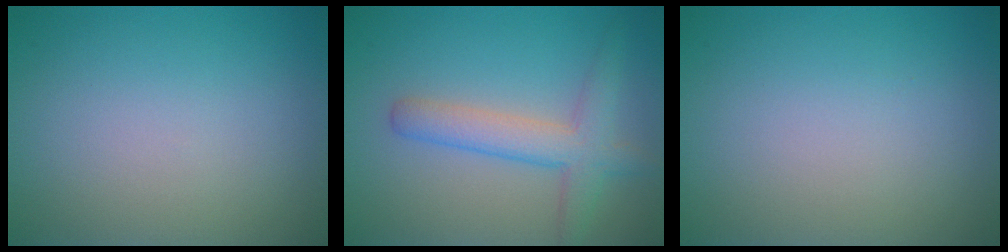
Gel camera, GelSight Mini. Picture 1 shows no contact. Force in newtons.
{"total": 3.9, "press": 3.9, "slide": 0.2}
{"total": 0.0}